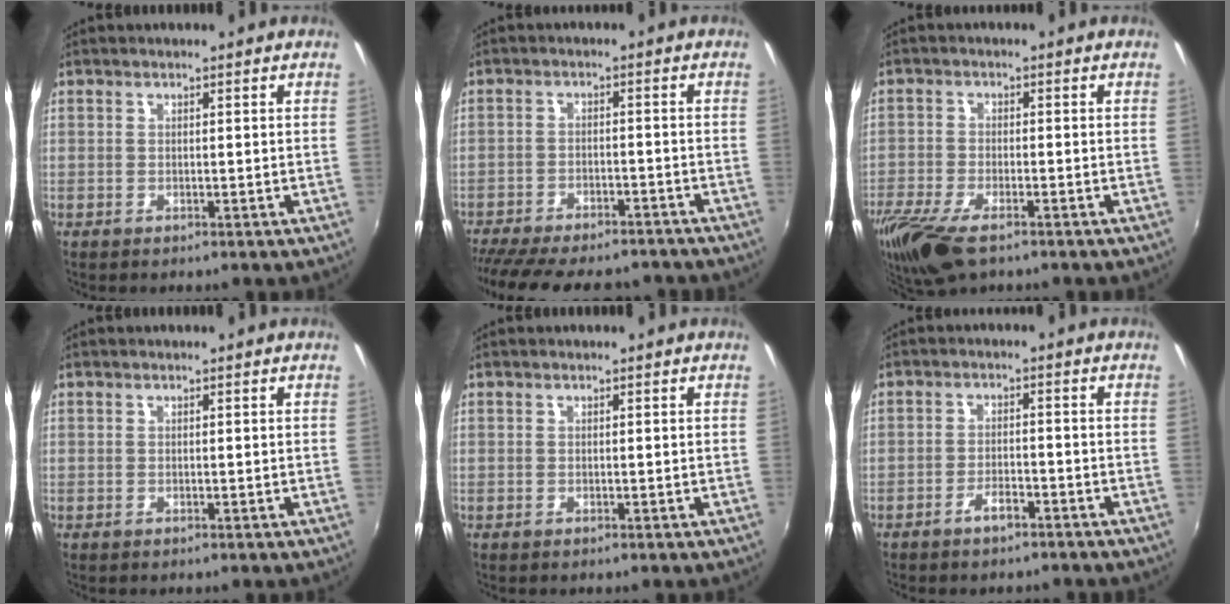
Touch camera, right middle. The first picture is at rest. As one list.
[{"total": 18.5, "force": [-15.6, 5.5, 8.2], "torque": [-0.174, -0.027, -0.220]}, {"total": 12.3, "force": [-8.3, 4.5, 8.0], "torque": [-0.192, -0.050, -0.155]}, {"total": 0.0}, {"total": 0.0}, {"total": 3.3, "force": [-2.7, 1.2, 1.6], "torque": [-0.042, 0.003, -0.042]}]